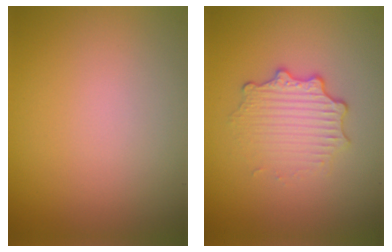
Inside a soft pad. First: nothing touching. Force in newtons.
{"total": 3.4, "press": 2.6, "slide": 2.2}